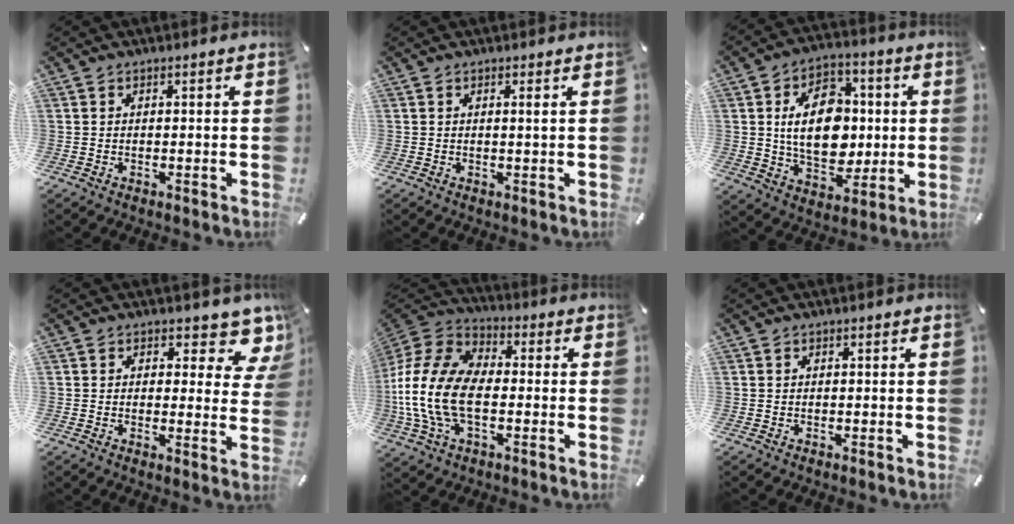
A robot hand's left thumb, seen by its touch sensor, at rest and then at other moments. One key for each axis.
{"total": 1.0, "fx": 0.3, "fy": -0.1, "fz": 1.0, "tx": -0.018, "ty": -0.002, "tz": 0.004}
{"total": 16.3, "fx": 1.1, "fy": 11.5, "fz": 11.5, "tx": -0.198, "ty": 0.007, "tz": 0.019}
{"total": 7.5, "fx": 5.0, "fy": 3.8, "fz": 4.2, "tx": -0.032, "ty": -0.043, "tz": 0.080}
{"total": 17.2, "fx": -3.8, "fy": 10.8, "fz": 12.9, "tx": -0.284, "ty": 0.017, "tz": -0.067}
{"total": 0.0}